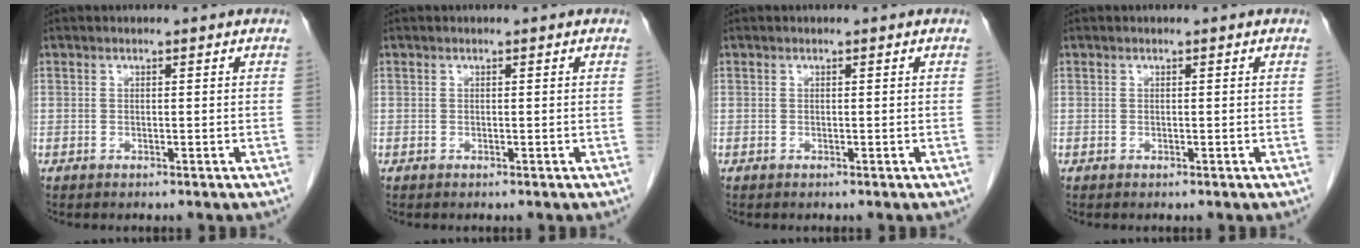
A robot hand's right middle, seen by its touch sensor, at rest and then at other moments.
{"total": 0.0}
{"total": 0.0}
{"total": 0.0}